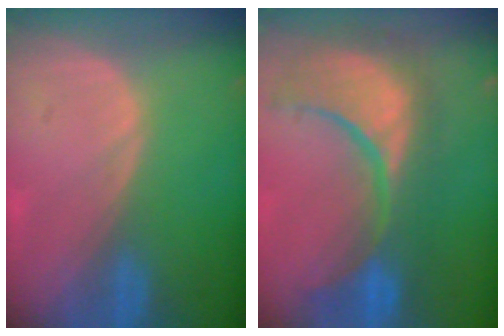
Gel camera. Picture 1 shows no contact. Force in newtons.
{"total": 13.2, "press": 11.6, "slide": 6.2}